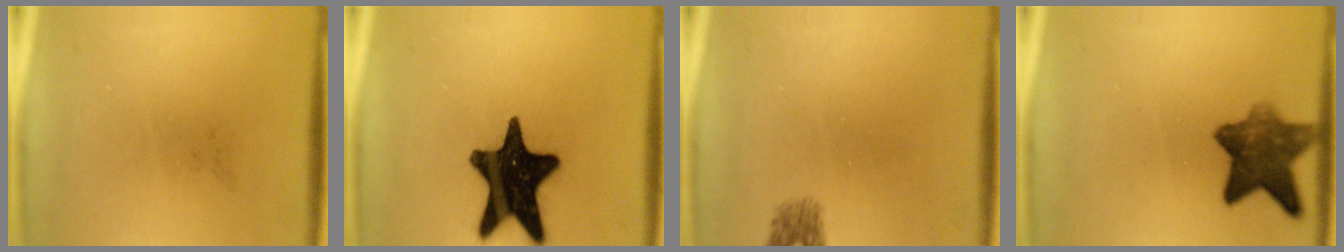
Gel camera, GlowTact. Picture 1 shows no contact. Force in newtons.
{"total": 19.1}
{"total": 1.8}
{"total": 8.5}